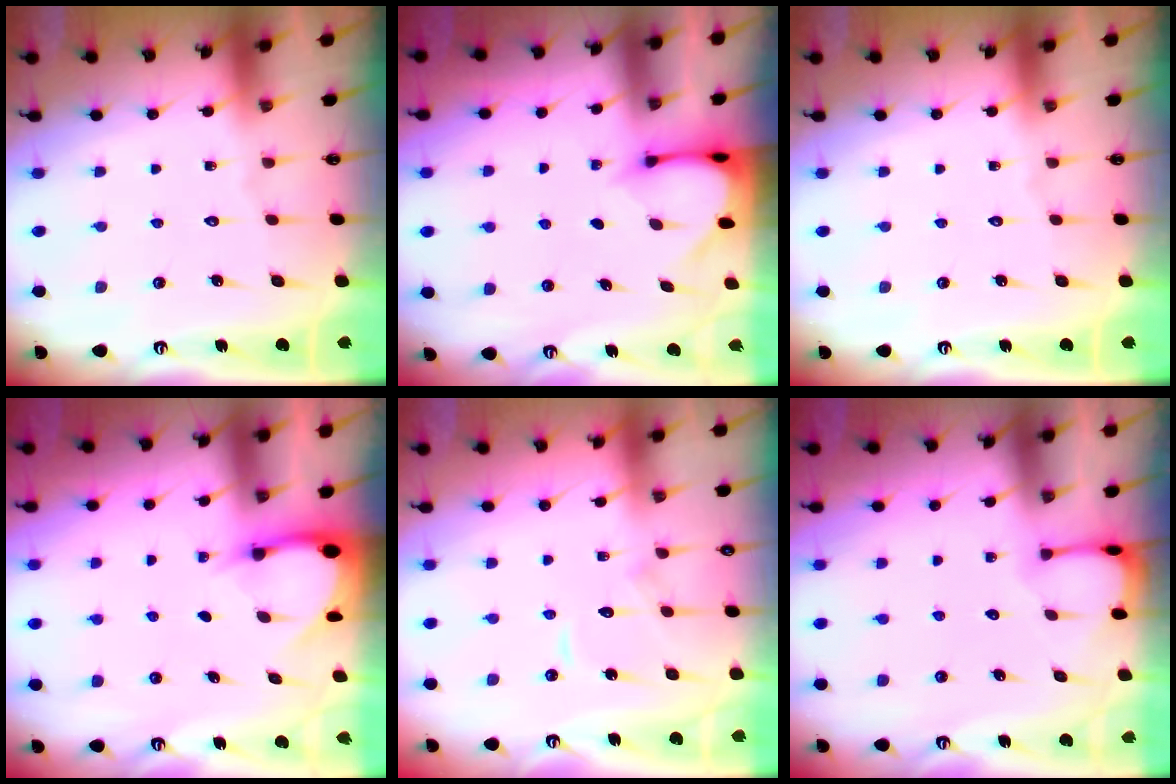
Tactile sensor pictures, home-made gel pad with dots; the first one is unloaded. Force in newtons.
{"total": 3.4, "press": 3.4, "slide": 0.3}
{"total": 0.0}
{"total": 3.5, "press": 3.5, "slide": 0.2}
{"total": 6.8, "press": 6.7, "slide": 0.7}
{"total": 1.8, "press": 1.8, "slide": 0.2}